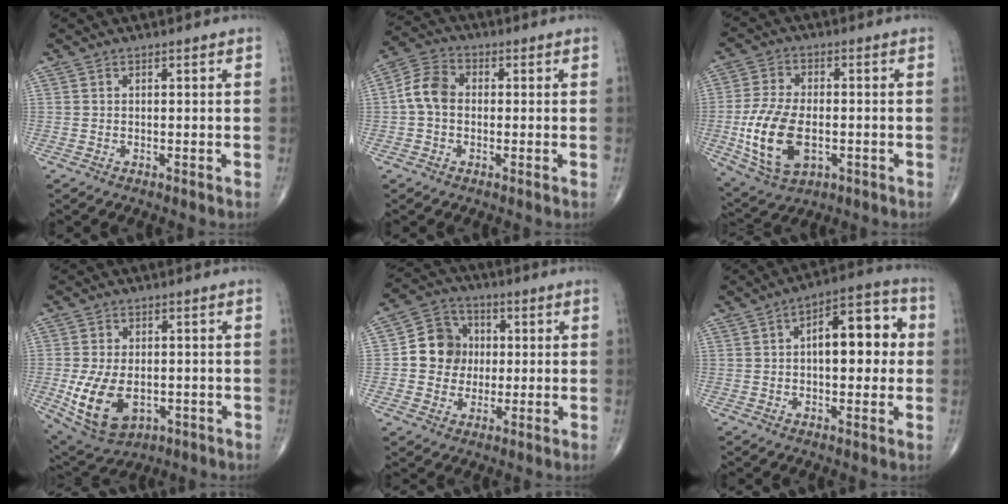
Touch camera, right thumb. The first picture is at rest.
{"total": 6.6, "force": [-0.3, 4.9, 4.4], "torque": [-0.081, 0.022, -0.017]}
{"total": 14.1, "force": [-2.8, 8.0, 11.2], "torque": [-0.225, 0.001, -0.041]}
{"total": 12.2, "force": [-2.6, 7.6, 9.1], "torque": [-0.168, -0.002, -0.026]}
{"total": 9.9, "force": [0.4, 9.0, 4.3], "torque": [-0.035, 0.017, -0.001]}
{"total": 13.1, "force": [1.3, 6.3, 11.4], "torque": [-0.133, 0.026, 0.012]}